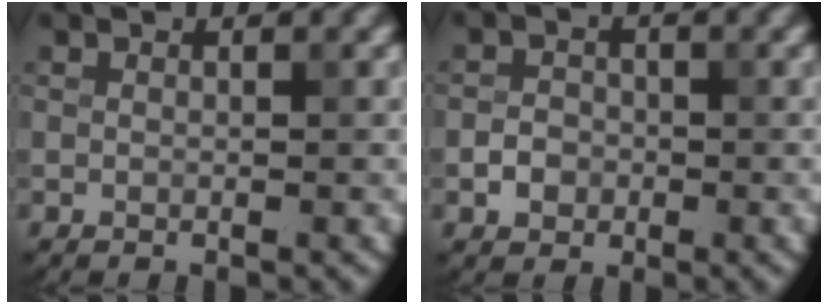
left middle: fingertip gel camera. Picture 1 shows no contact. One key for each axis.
{"total": 1.9, "fx": -0.6, "fy": 1.6, "fz": 0.8, "tx": -0.008, "ty": 0.000, "tz": -0.015}